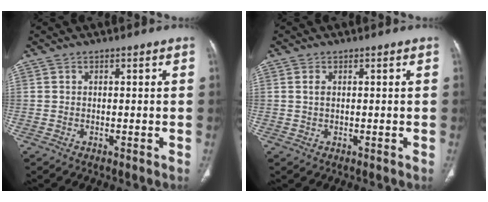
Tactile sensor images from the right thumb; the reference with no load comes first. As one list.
[{"total": 1.4, "force": [0.4, 0.8, 1.1], "torque": [-0.024, 0.001, 0.010]}]